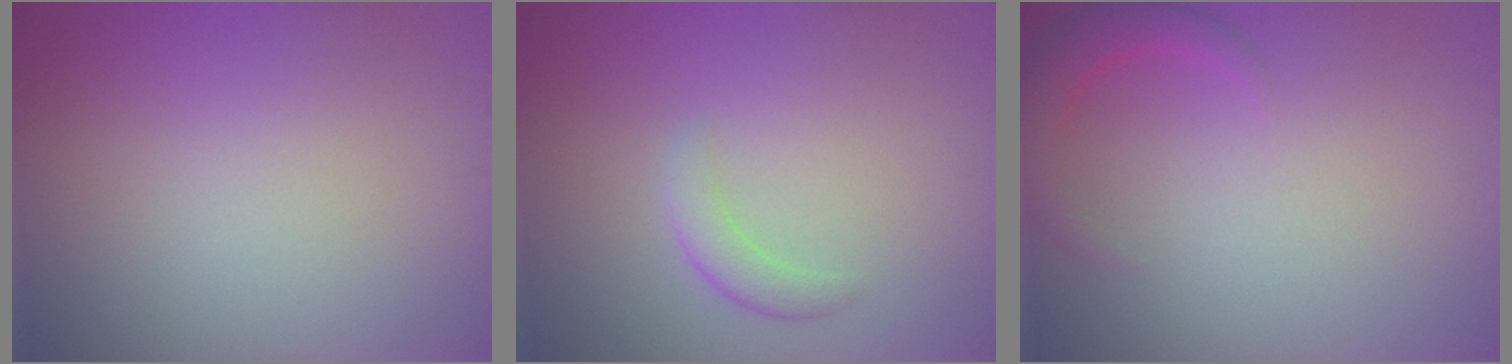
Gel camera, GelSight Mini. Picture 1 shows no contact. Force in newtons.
{"total": 1.7, "press": 1.7, "slide": 0.1}
{"total": 2.5, "press": 2.5, "slide": 0.3}